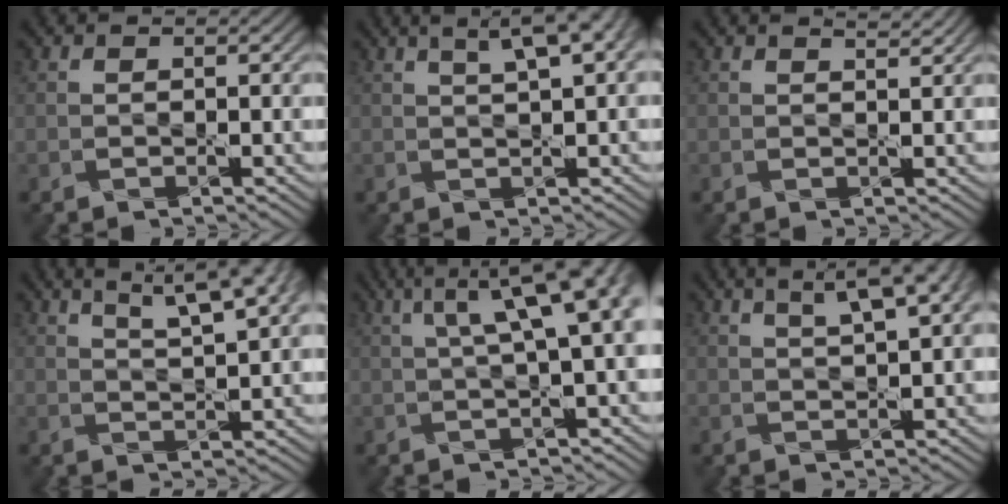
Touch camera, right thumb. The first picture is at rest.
{"total": 5.9, "force": [3.0, 1.3, 4.9], "torque": [-0.069, 0.022, 0.043]}
{"total": 1.3, "force": [1.2, 0.0, 0.2], "torque": [-0.011, -0.004, 0.012]}
{"total": 9.0, "force": [5.6, 2.1, 6.8], "torque": [-0.092, 0.025, 0.065]}
{"total": 10.7, "force": [2.7, 3.5, 9.8], "torque": [-0.114, 0.039, 0.027]}
{"total": 6.5, "force": [3.4, 1.4, 5.4], "torque": [-0.071, 0.023, 0.045]}